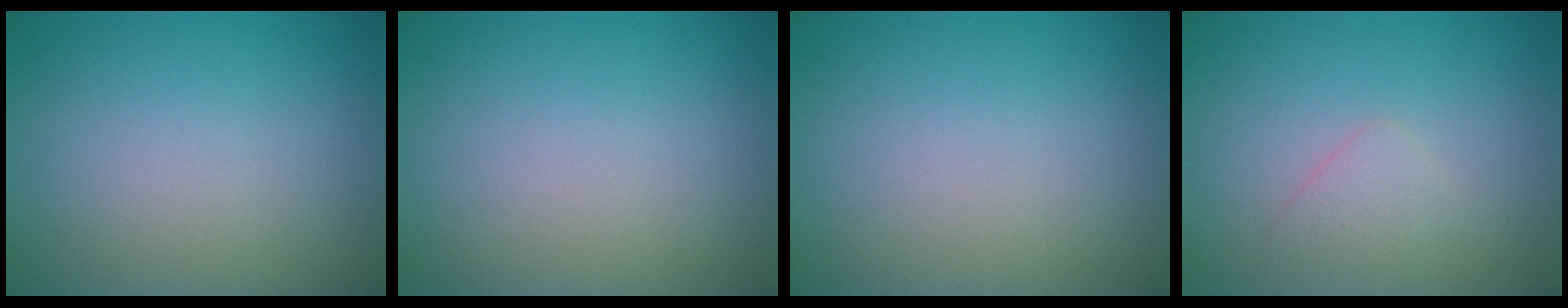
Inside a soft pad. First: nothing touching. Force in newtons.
{"total": 0.0}
{"total": 0.0}
{"total": 1.3, "press": 1.3, "slide": 0.1}